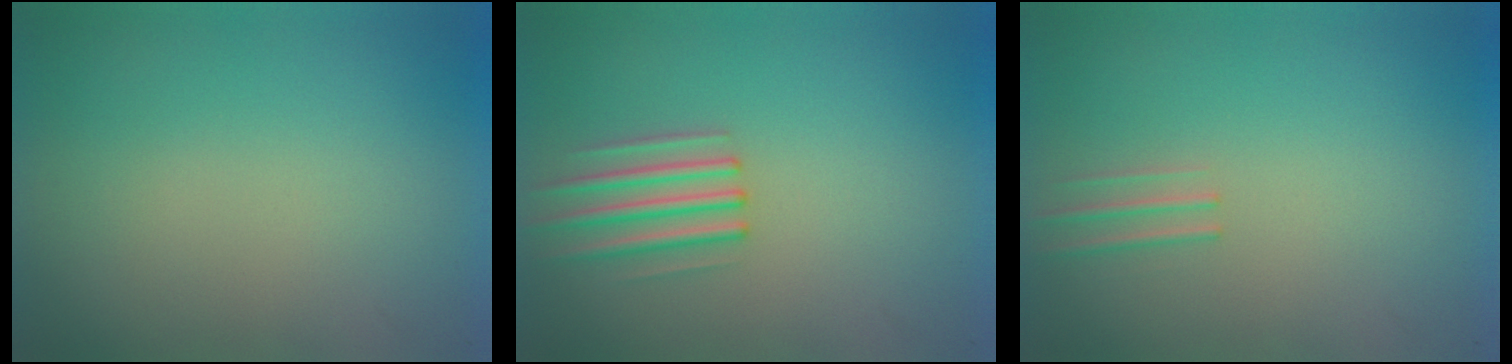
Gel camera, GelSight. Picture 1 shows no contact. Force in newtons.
{"total": 2.2}
{"total": 1.1}